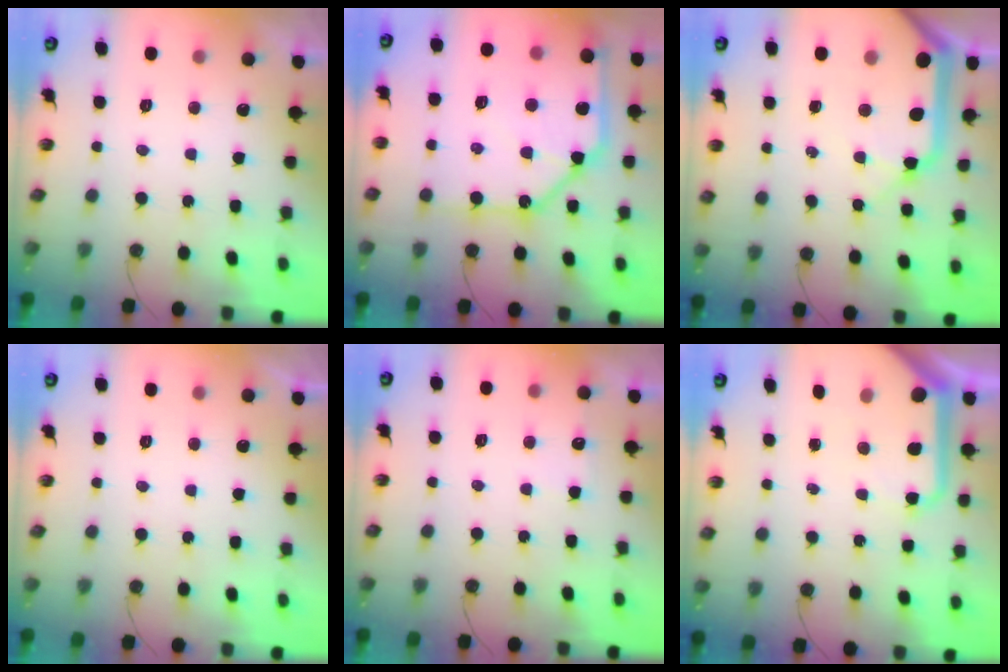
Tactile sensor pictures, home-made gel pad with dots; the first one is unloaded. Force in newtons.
{"total": 21.9, "press": 21.8, "slide": 2.1}
{"total": 19.0, "press": 18.7, "slide": 3.5}
{"total": 0.0}
{"total": 4.9, "press": 4.9, "slide": 0.4}
{"total": 14.8, "press": 14.7, "slide": 1.6}